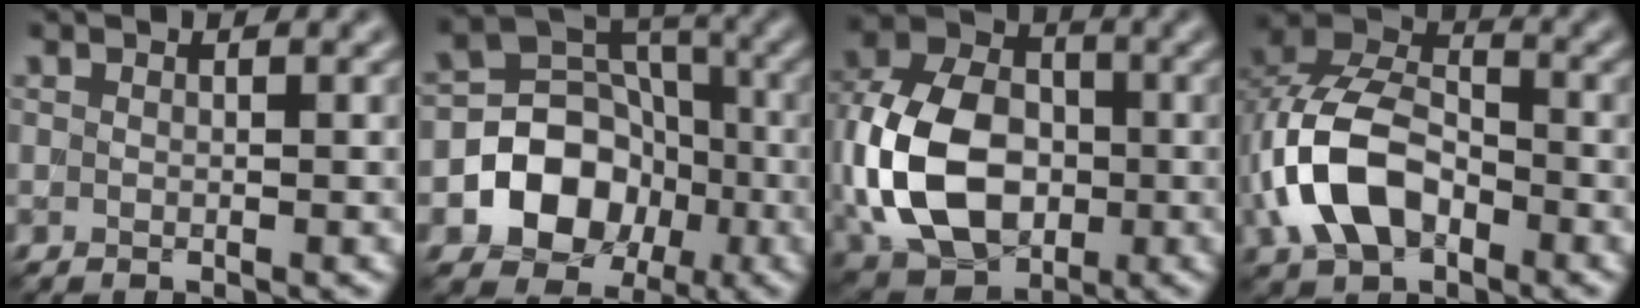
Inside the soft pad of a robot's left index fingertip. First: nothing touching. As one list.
[{"total": 8.4, "force": [-2.5, 6.9, 4.1], "torque": [-0.045, 0.002, -0.066]}, {"total": 12.5, "force": [-2.0, 9.0, 8.5], "torque": [-0.194, -0.008, -0.046]}, {"total": 8.8, "force": [-2.7, 5.7, 6.2], "torque": [-0.135, 0.014, -0.059]}]